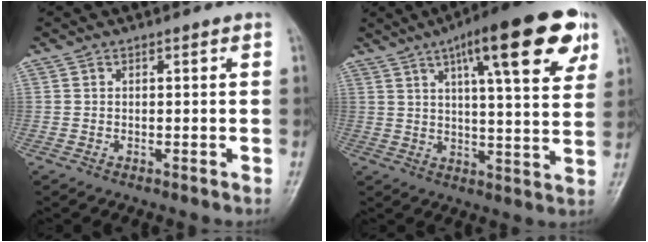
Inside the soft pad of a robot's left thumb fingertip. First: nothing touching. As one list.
[{"total": 20.2, "force": [10.0, 5.0, 16.8], "torque": [-0.213, -0.012, 0.141]}]